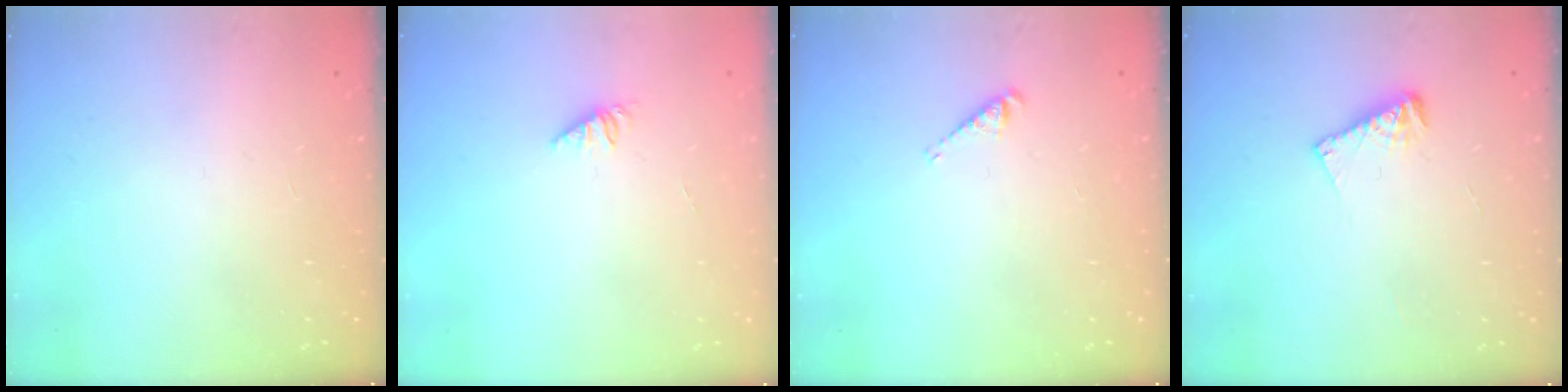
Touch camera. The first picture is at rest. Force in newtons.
{"total": 1.1, "press": 1.0, "slide": 0.3}
{"total": 2.8, "press": 2.8, "slide": 0.4}
{"total": 5.8, "press": 5.8, "slide": 0.7}